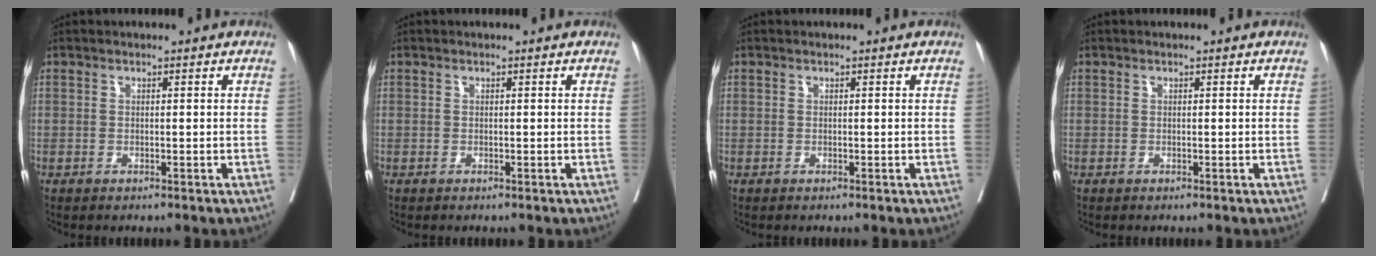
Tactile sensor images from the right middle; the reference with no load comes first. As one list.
[{"total": 0.0}, {"total": 0.0}, {"total": 0.0}]